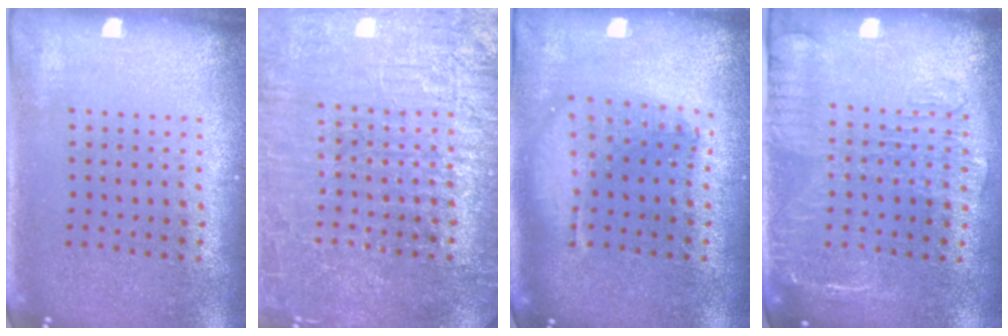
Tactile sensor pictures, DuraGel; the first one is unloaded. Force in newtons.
{"total": 6.9, "press": 6.9, "slide": 1.0}
{"total": 1.6, "press": 1.4, "slide": 0.7}
{"total": 1.9, "press": 1.6, "slide": 1.1}